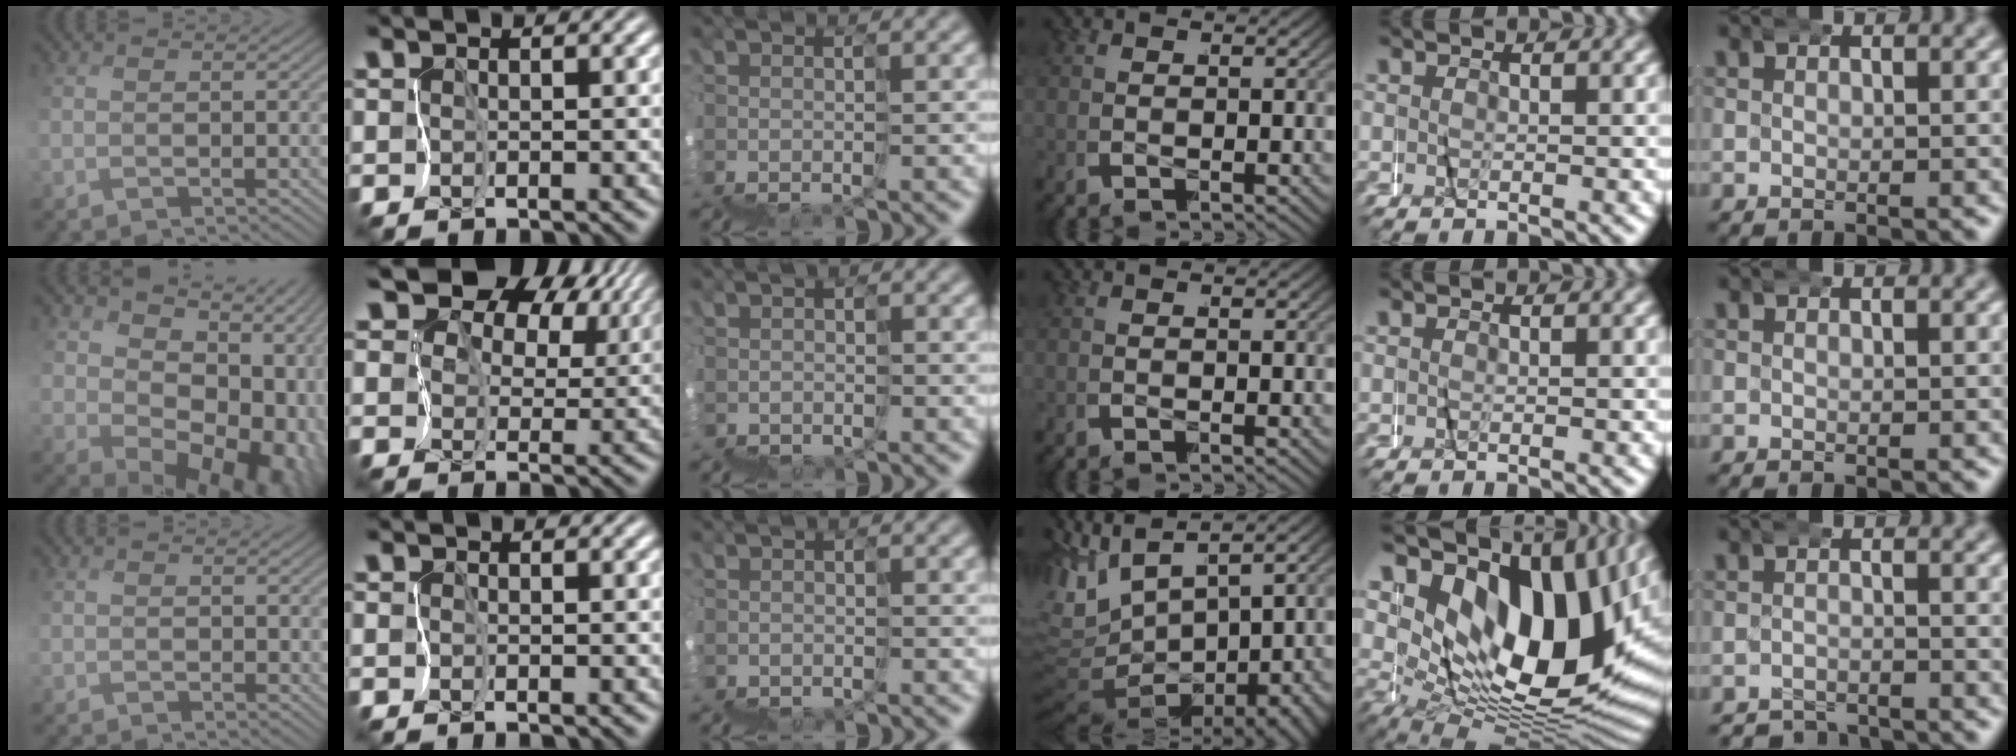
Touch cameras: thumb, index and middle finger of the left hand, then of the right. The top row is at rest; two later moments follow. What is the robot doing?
{"motion": "wrap", "object": "masking tape"}